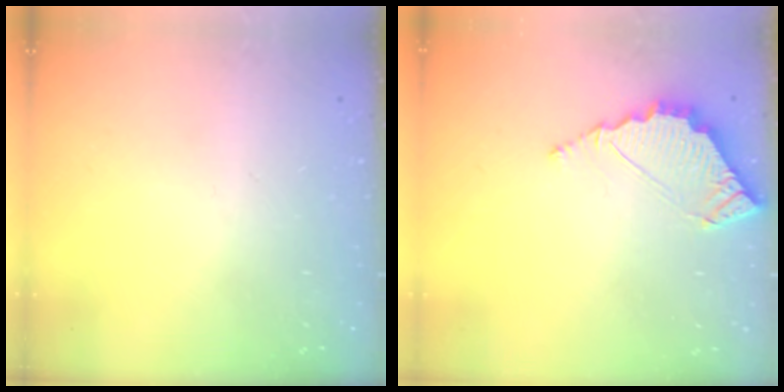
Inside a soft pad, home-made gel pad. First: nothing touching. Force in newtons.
{"total": 5.3, "press": 5.3, "slide": 0.2}